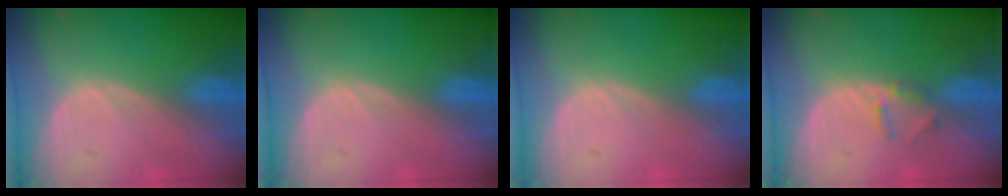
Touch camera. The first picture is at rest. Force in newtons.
{"total": 0.0}
{"total": 0.0}
{"total": 1.9, "press": 1.7, "slide": 0.9}